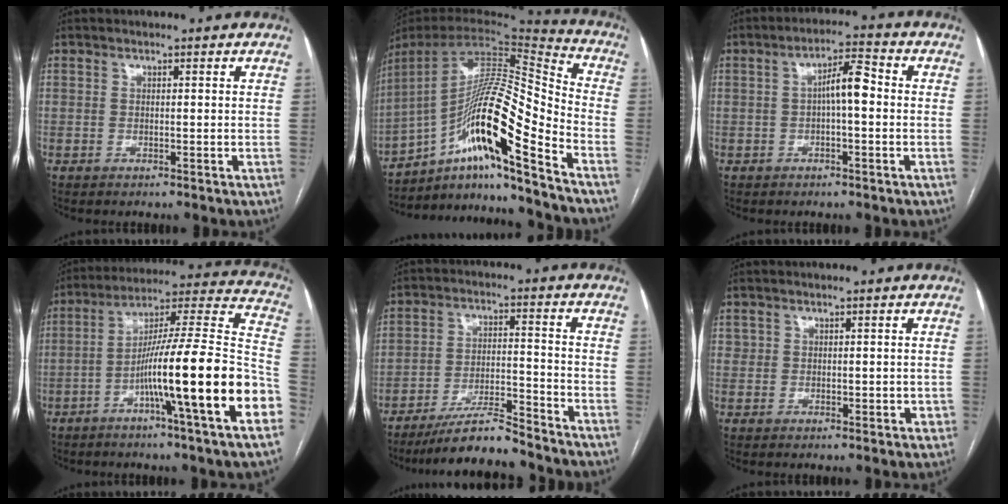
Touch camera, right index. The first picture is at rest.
{"total": 19.7, "force": [-10.9, 0.2, 16.4], "torque": [-0.292, 0.016, -0.193]}
{"total": 5.5, "force": [0.0, 1.3, 5.3], "torque": [-0.090, 0.021, -0.002]}
{"total": 22.6, "force": [-7.7, -0.5, 21.2], "torque": [-0.284, 0.000, -0.129]}
{"total": 9.3, "force": [-8.4, 0.7, 3.8], "torque": [-0.059, -0.004, -0.149]}
{"total": 2.2, "force": [0.4, 1.8, 1.1], "torque": [-0.017, 0.008, 0.014]}